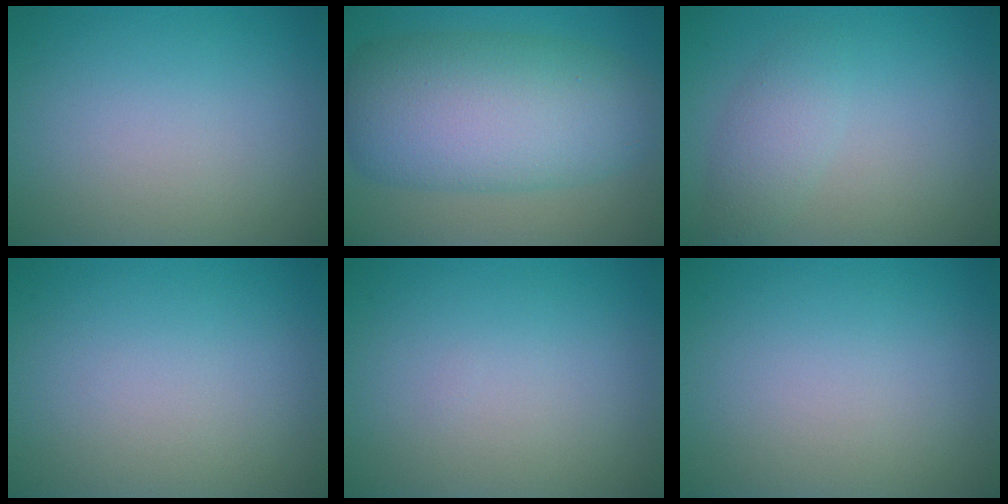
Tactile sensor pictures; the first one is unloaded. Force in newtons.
{"total": 10.8, "press": 10.8, "slide": 0.2}
{"total": 2.2, "press": 2.2, "slide": 0.1}
{"total": 0.0}
{"total": 0.0}
{"total": 0.0}